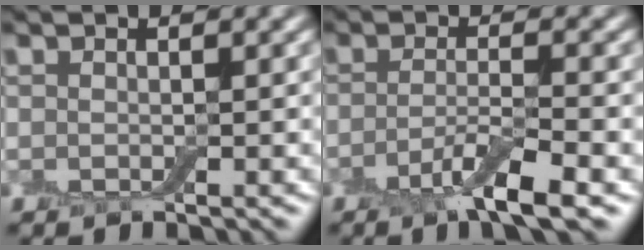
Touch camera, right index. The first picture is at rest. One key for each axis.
{"total": 4.2, "fx": -2.2, "fy": 0.7, "fz": 3.6, "tx": -0.063, "ty": 0.000, "tz": -0.049}